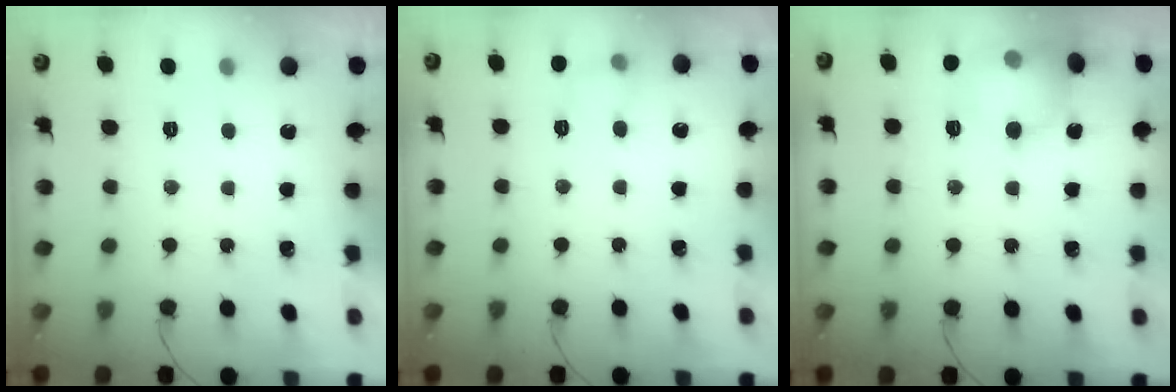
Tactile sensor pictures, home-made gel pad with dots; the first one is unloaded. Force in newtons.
{"total": 5.2, "press": 4.9, "slide": 1.5}
{"total": 16.5, "press": 14.5, "slide": 7.9}